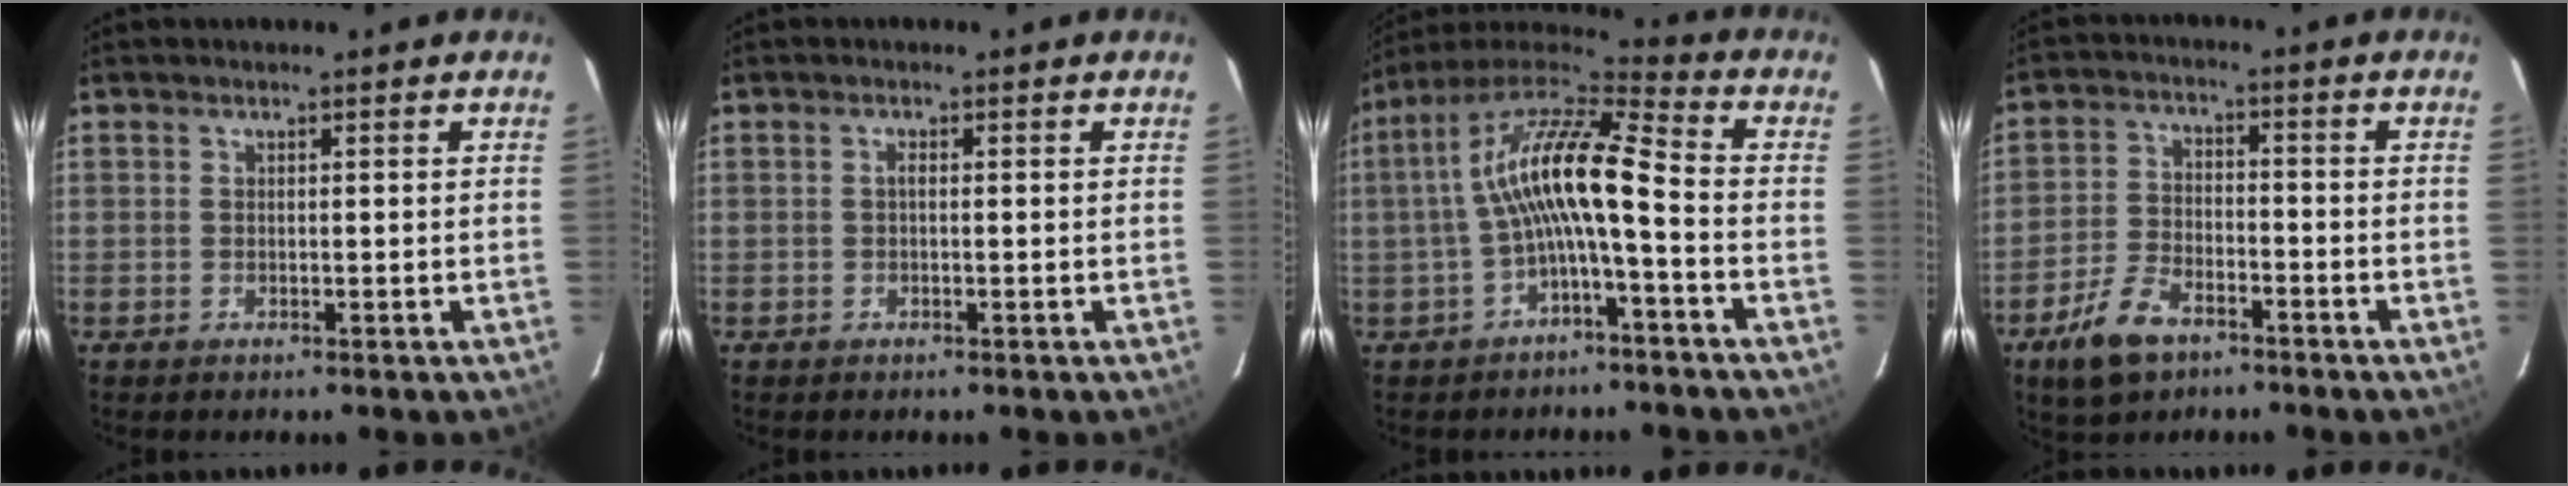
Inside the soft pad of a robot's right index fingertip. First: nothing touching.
{"total": 0.6, "force": [-0.1, 0.2, 0.5], "torque": [-0.009, 0.004, -0.003]}
{"total": 13.3, "force": [-2.0, 2.4, 13.0], "torque": [-0.255, 0.021, -0.043]}
{"total": 9.1, "force": [-6.0, 4.6, 5.2], "torque": [-0.126, 0.001, -0.111]}